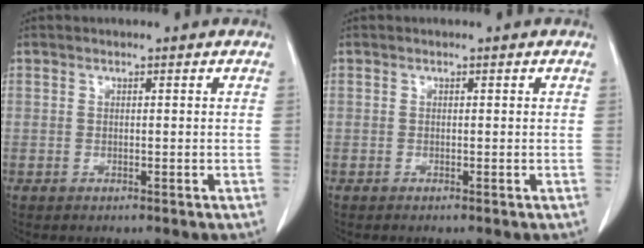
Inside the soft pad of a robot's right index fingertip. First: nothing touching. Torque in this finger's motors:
{"motor_torque": [0.02, -0.06, -0.04, 0.01]}